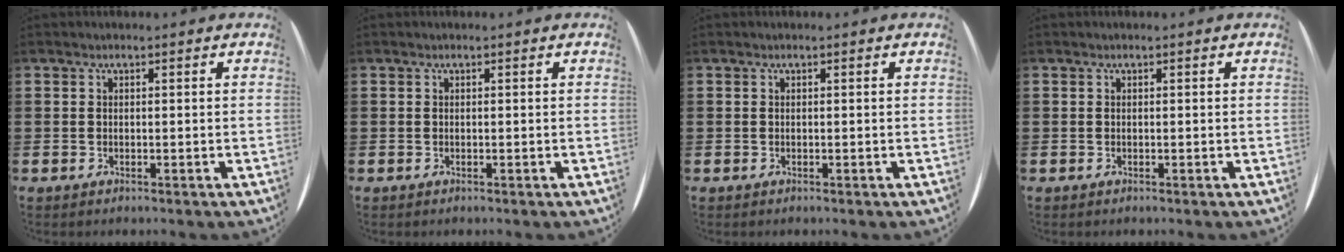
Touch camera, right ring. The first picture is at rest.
{"total": 0.0}
{"total": 0.0}
{"total": 0.0}